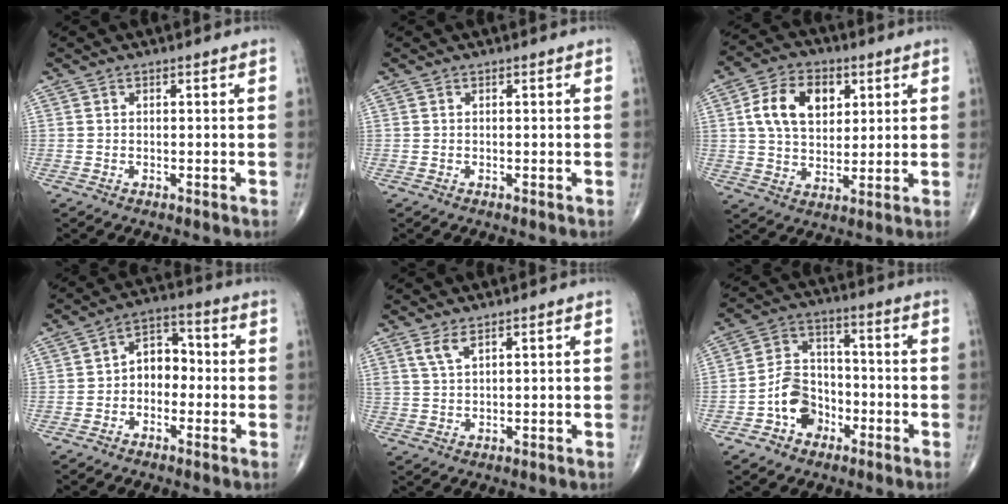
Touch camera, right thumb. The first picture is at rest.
{"total": 0.0}
{"total": 12.1, "force": [3.5, 8.1, 8.4], "torque": [-0.119, -0.002, 0.061]}
{"total": 6.8, "force": [-1.0, 5.0, 4.5], "torque": [-0.038, 0.031, -0.034]}
{"total": 3.0, "force": [2.0, 0.9, 2.1], "torque": [-0.047, -0.005, 0.046]}
{"total": 9.6, "force": [-3.8, 7.3, 4.8], "torque": [-0.057, 0.042, -0.074]}